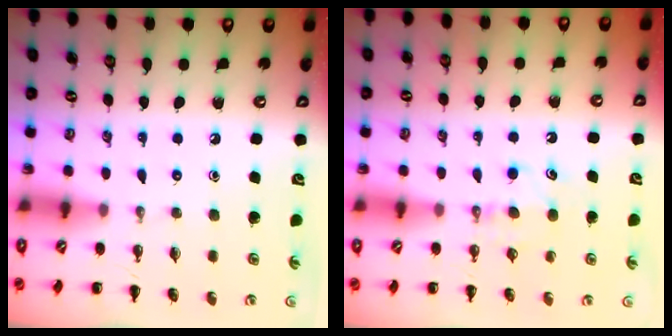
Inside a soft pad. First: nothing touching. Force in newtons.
{"total": 5.1, "press": 4.8, "slide": 1.5}